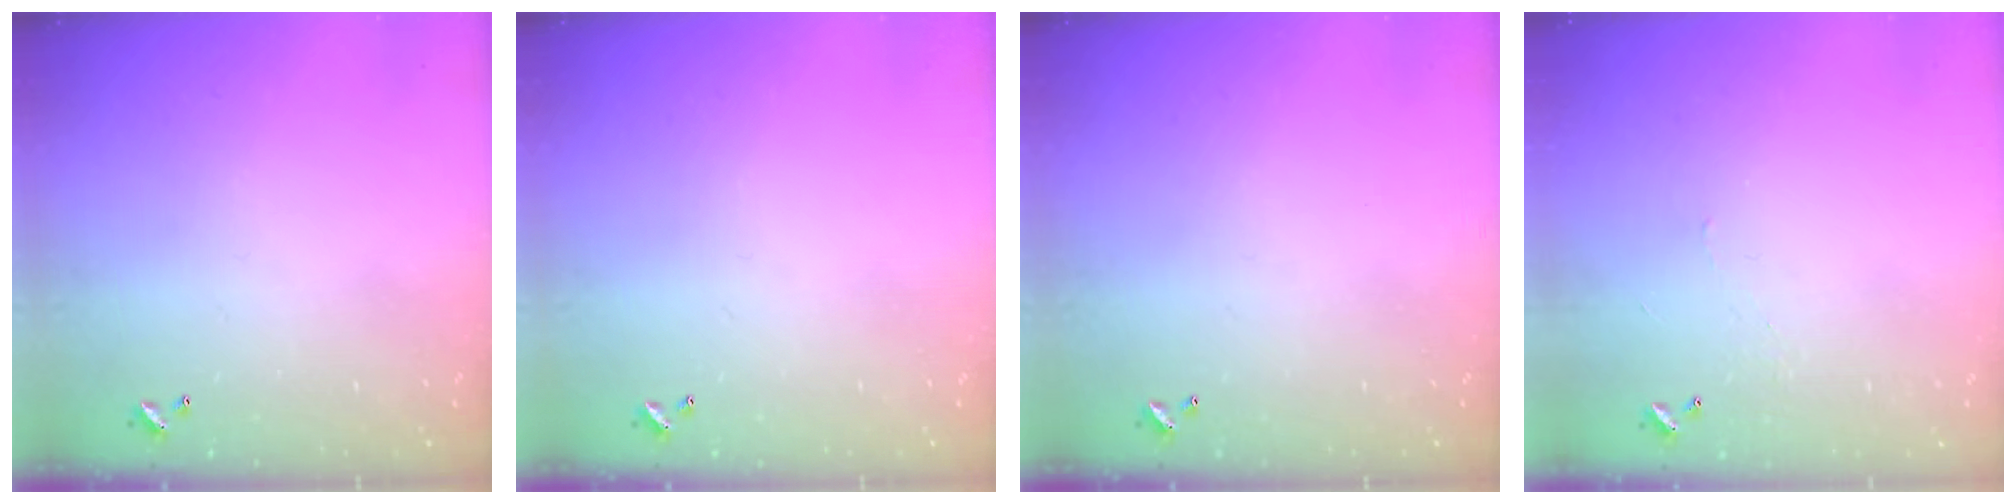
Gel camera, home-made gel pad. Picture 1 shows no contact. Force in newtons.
{"total": 0.0}
{"total": 0.0}
{"total": 2.1, "press": 2.1, "slide": 0.6}